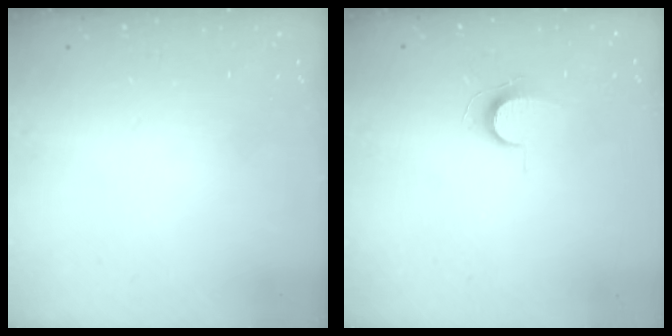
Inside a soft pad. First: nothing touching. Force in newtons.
{"total": 5.9, "press": 5.9, "slide": 0.6}